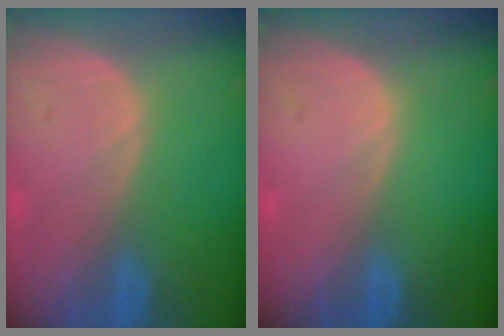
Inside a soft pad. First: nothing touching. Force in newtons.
{"total": 0.0}